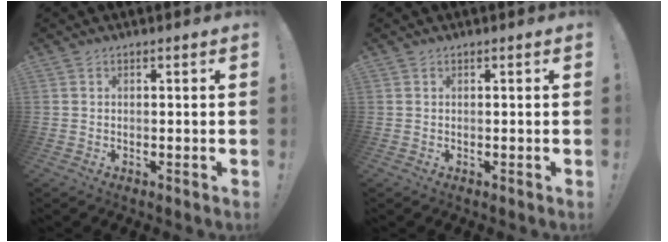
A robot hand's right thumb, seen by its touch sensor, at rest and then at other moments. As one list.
[{"total": 0.0}]